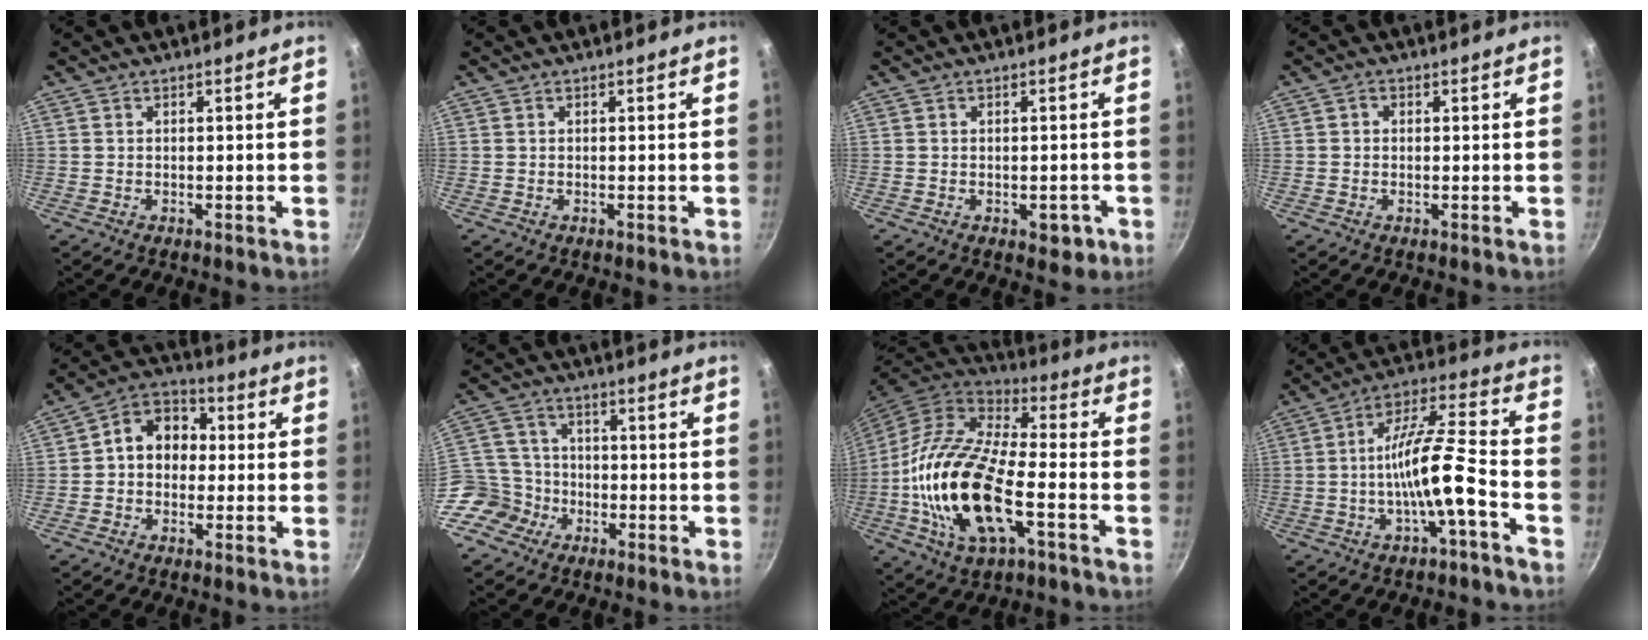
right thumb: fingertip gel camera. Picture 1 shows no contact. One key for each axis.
{"total": 0.0}
{"total": 3.4, "fx": -1.2, "fy": 2.2, "fz": 2.3, "tx": -0.008, "ty": 0.012, "tz": -0.009}
{"total": 1.3, "fx": 0.1, "fy": 1.2, "fz": 0.6, "tx": -0.008, "ty": 0.004, "tz": -0.001}
{"total": 9.7, "fx": 0.3, "fy": 7.8, "fz": 5.8, "tx": -0.050, "ty": 0.028, "tz": -0.018}
{"total": 9.0, "fx": -4.4, "fy": 7.4, "fz": 2.4, "tx": -0.012, "ty": 0.047, "tz": -0.092}
{"total": 22.0, "fx": -5.2, "fy": 9.8, "fz": 19.0, "tx": -0.370, "ty": 0.021, "tz": -0.108}
{"total": 12.4, "fx": -4.4, "fy": 2.3, "fz": 11.4, "tx": -0.201, "ty": 0.046, "tz": -0.082}